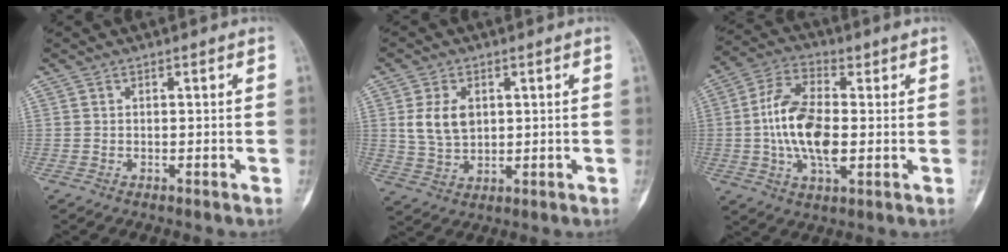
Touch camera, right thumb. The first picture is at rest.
{"total": 7.2, "force": [1.6, 5.0, 4.9], "torque": [-0.079, -0.006, 0.040]}
{"total": 12.8, "force": [0.0, 6.7, 10.9], "torque": [-0.210, 0.005, -0.003]}